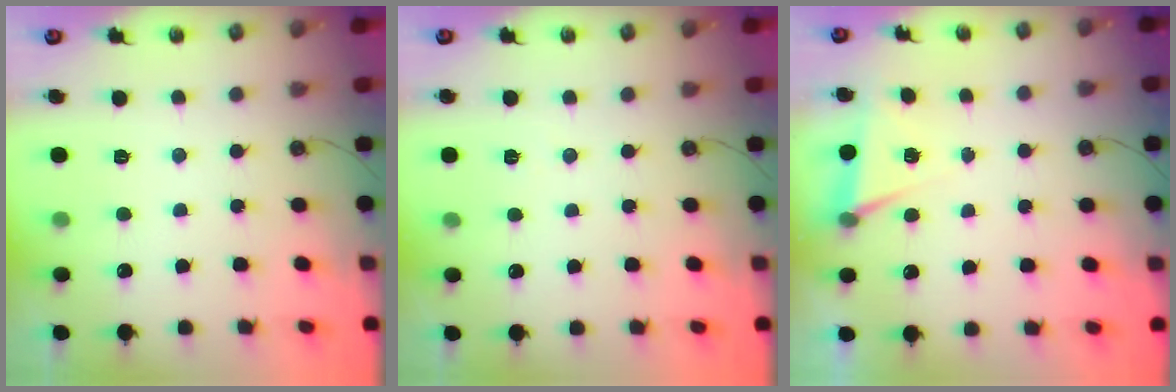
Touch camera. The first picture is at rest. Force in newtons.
{"total": 4.8, "press": 2.3, "slide": 4.3}
{"total": 4.5, "press": 2.5, "slide": 3.8}